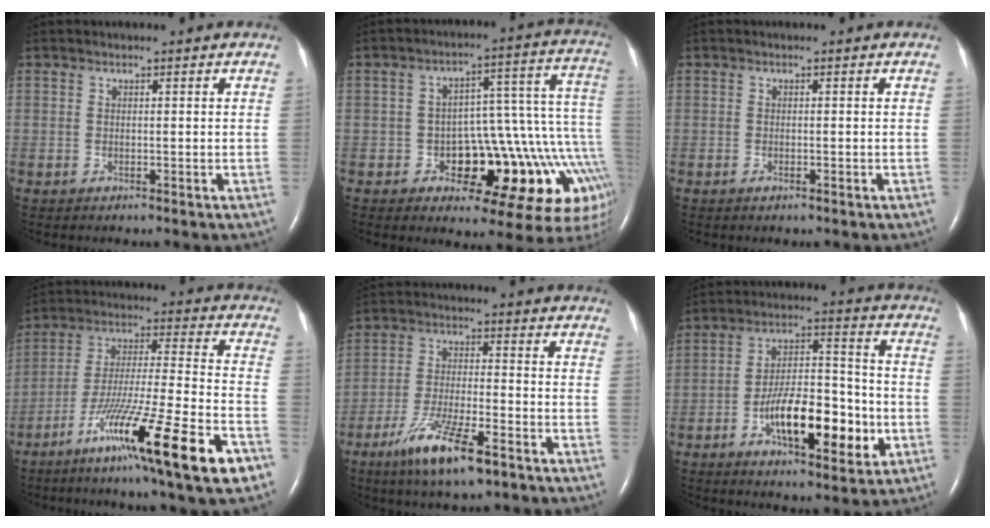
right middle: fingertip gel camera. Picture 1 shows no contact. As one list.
[{"total": 17.1, "force": [-5.3, 6.2, 15.1], "torque": [-0.106, 0.064, -0.062]}, {"total": 0.8, "force": [-0.5, 0.2, 0.6], "torque": [-0.014, -0.002, -0.005]}, {"total": 21.0, "force": [-11.5, 0.4, 17.5], "torque": [-0.287, -0.049, -0.197]}, {"total": 10.6, "force": [-6.5, 1.8, 8.2], "torque": [-0.162, -0.020, -0.115]}, {"total": 14.9, "force": [-5.0, 4.7, 13.2], "torque": [-0.221, 0.012, -0.077]}]